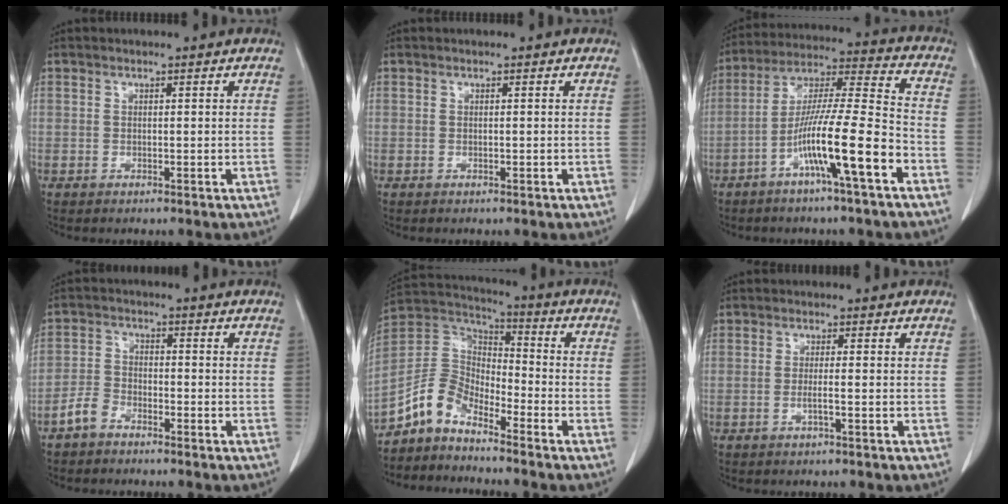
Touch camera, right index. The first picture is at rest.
{"total": 0.0}
{"total": 14.0, "force": [-6.4, -0.2, 12.5], "torque": [-0.227, 0.004, -0.116]}
{"total": 3.7, "force": [-2.9, 1.8, 1.4], "torque": [-0.034, 0.004, -0.060]}
{"total": 7.9, "force": [-6.6, 3.2, 2.8], "torque": [-0.069, 0.035, -0.140]}
{"total": 1.5, "force": [-0.6, -0.3, 1.4], "torque": [-0.025, 0.000, -0.013]}